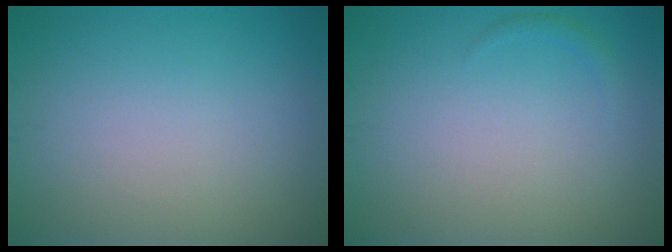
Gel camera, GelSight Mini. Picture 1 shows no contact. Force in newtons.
{"total": 0.6, "press": 0.6, "slide": 0.1}